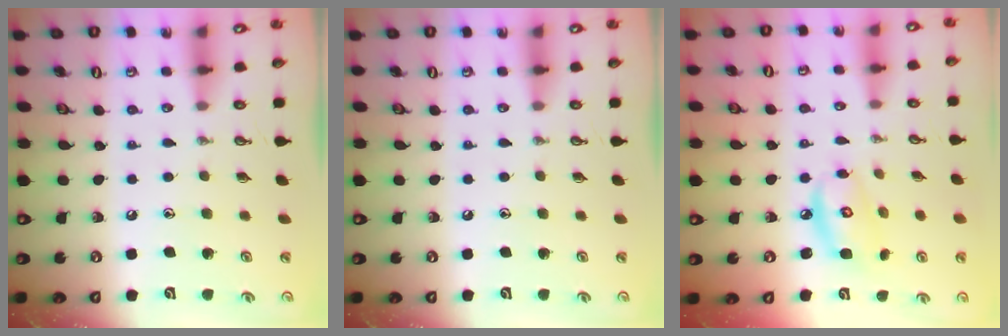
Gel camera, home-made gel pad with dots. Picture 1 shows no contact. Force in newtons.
{"total": 0.0}
{"total": 7.3, "press": 7.3, "slide": 0.5}